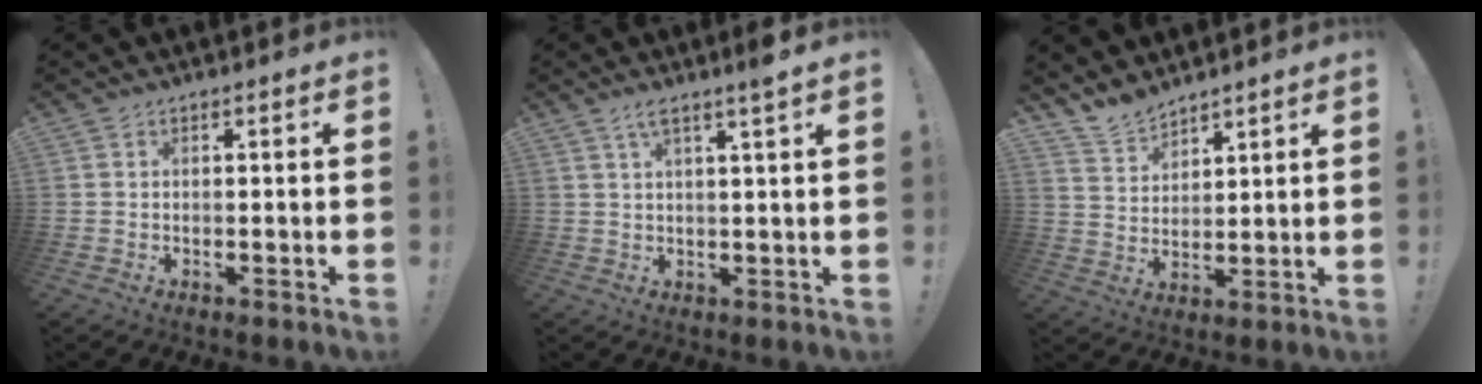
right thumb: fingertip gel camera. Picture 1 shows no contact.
{"total": 4.4, "force": [2.5, -0.3, 3.6], "torque": [-0.066, -0.006, 0.038]}
{"total": 7.8, "force": [7.2, 2.8, 1.0], "torque": [-0.029, -0.053, 0.141]}